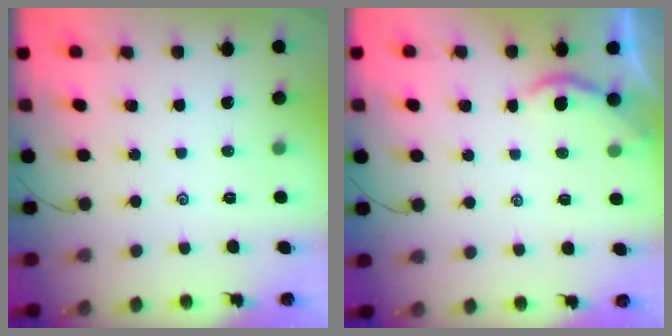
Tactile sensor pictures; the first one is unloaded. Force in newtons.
{"total": 1.7, "press": 1.7, "slide": 0.3}